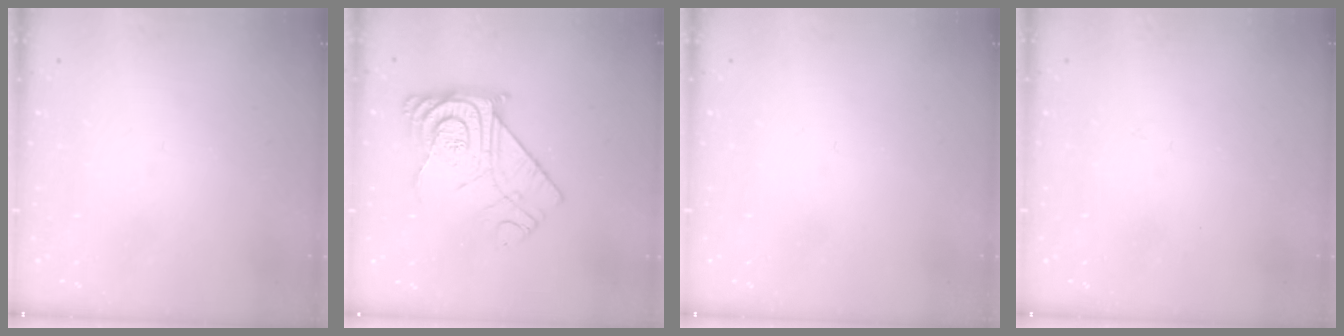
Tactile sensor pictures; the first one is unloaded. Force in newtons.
{"total": 16.4, "press": 16.3, "slide": 1.7}
{"total": 0.0}
{"total": 2.8, "press": 2.8, "slide": 0.4}